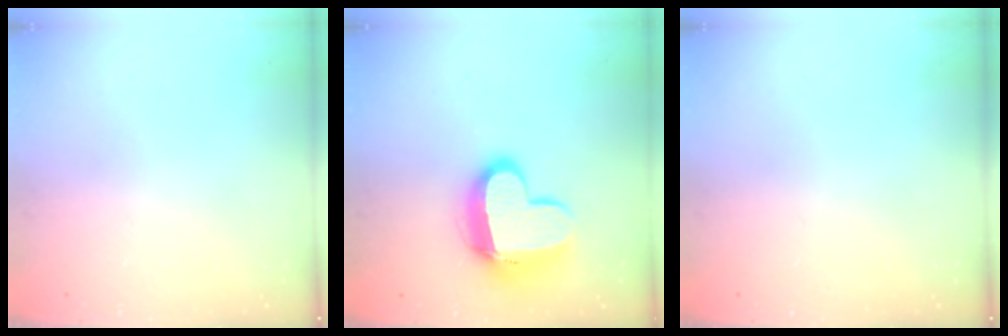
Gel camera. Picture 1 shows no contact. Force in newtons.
{"total": 13.5, "press": 13.5, "slide": 1.4}
{"total": 0.0}